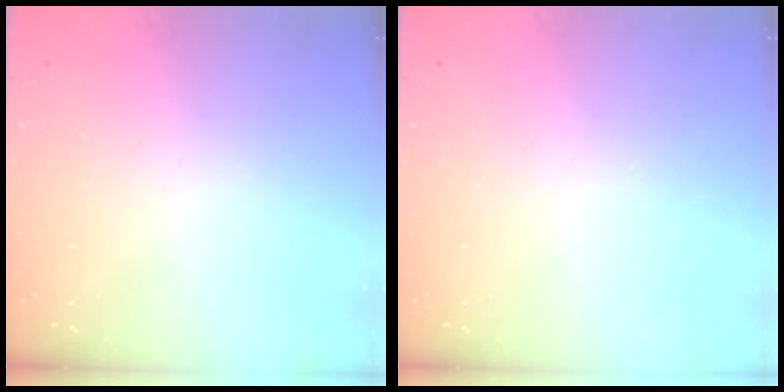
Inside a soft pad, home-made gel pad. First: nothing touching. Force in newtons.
{"total": 0.0}